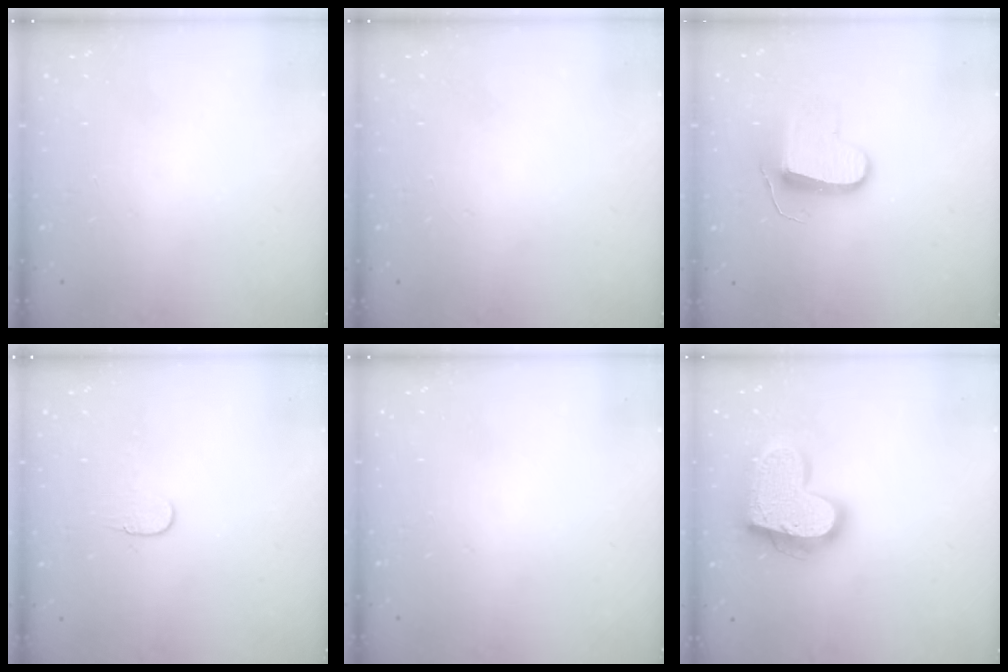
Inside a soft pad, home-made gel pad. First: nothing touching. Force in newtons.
{"total": 0.0}
{"total": 9.7, "press": 9.7, "slide": 0.3}
{"total": 5.0, "press": 4.9, "slide": 0.4}
{"total": 0.0}
{"total": 19.0, "press": 18.9, "slide": 1.6}